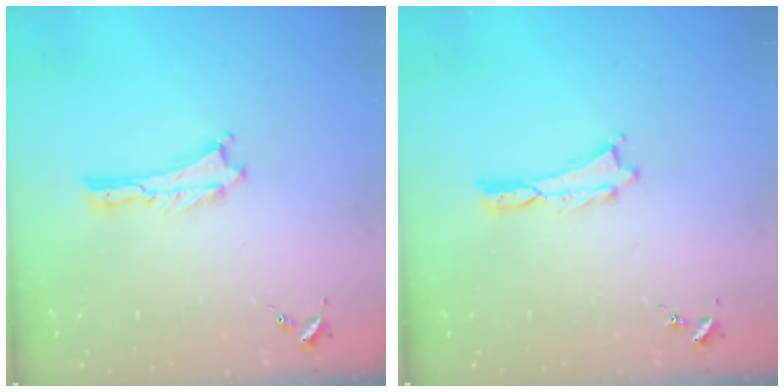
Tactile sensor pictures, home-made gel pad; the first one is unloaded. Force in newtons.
{"total": 0.0}